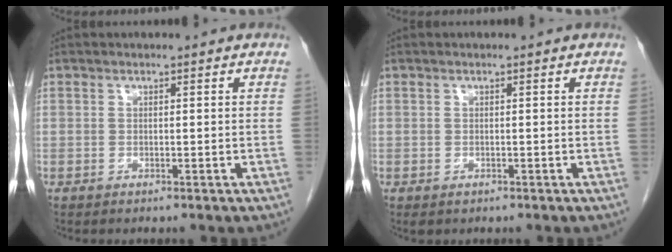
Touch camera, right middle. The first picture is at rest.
{"total": 0.6, "force": [-0.3, 0.5, 0.3], "torque": [-0.006, 0.001, 0.001]}